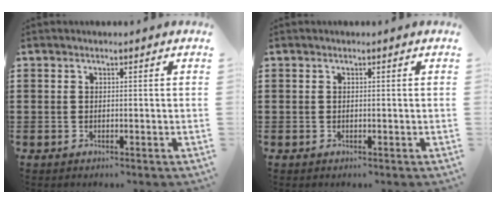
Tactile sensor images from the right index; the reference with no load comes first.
{"total": 0.0}